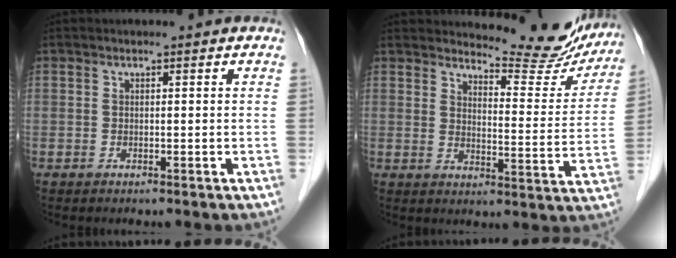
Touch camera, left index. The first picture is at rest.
{"total": 13.5, "force": [13.0, 2.5, 2.5], "torque": [-0.023, -0.054, 0.148]}